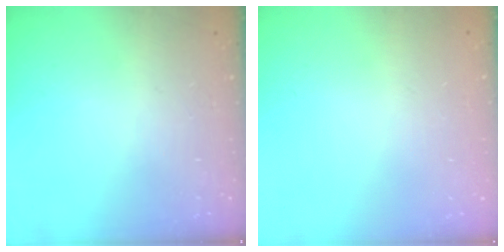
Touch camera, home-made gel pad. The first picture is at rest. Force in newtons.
{"total": 0.0}